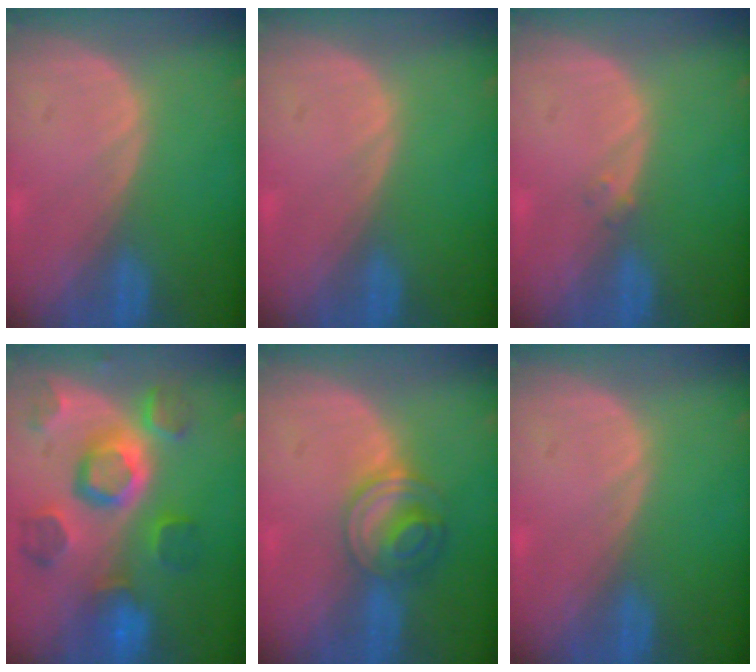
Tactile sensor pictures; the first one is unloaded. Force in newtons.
{"total": 0.0}
{"total": 1.0, "press": 0.9, "slide": 0.4}
{"total": 11.2, "press": 10.0, "slide": 5.2}
{"total": 6.0, "press": 5.4, "slide": 2.6}
{"total": 0.0}